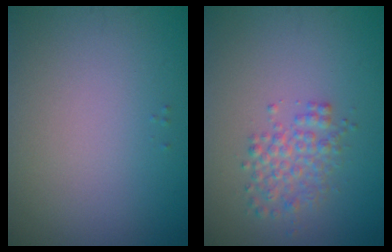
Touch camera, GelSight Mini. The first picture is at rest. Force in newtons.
{"total": 2.6, "press": 2.6, "slide": 0.1}